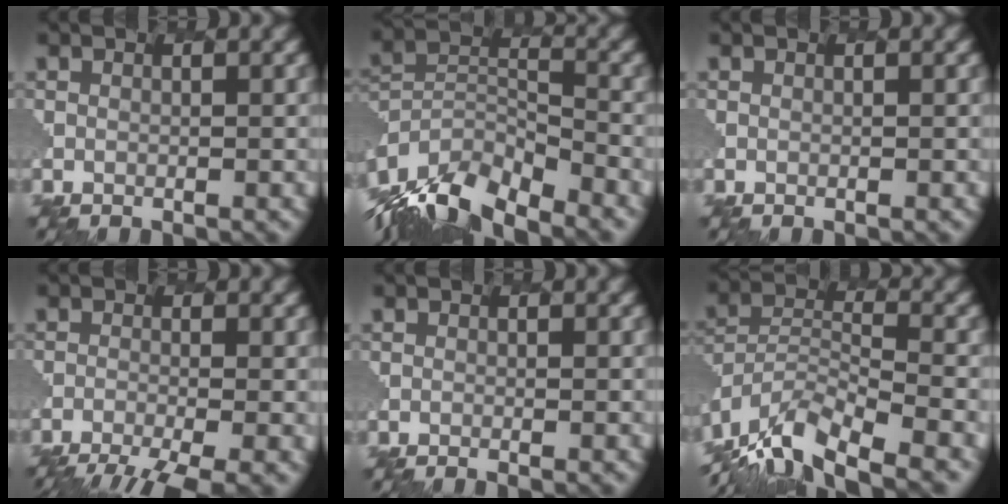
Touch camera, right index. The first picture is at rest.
{"total": 10.9, "force": [-9.5, 3.4, 4.2], "torque": [-0.113, -0.003, -0.169]}
{"total": 0.0}
{"total": 6.7, "force": [-5.5, 1.0, 3.7], "torque": [-0.066, -0.018, -0.084]}
{"total": 0.9, "force": [-0.6, 0.3, 0.6], "torque": [0.003, 0.005, -0.015]}
{"total": 9.9, "force": [-8.7, 2.5, 3.9], "torque": [-0.098, 0.002, -0.159]}